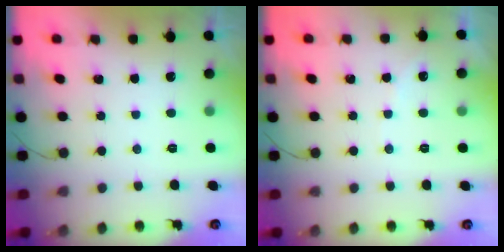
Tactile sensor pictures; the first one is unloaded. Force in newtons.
{"total": 2.8, "press": 2.8, "slide": 0.5}